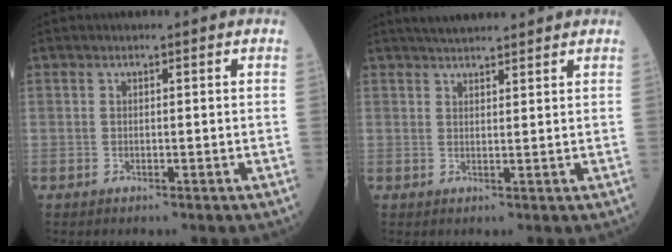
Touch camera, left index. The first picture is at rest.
{"total": 5.6, "force": [5.2, 0.5, 2.2], "torque": [-0.033, 0.030, 0.082]}